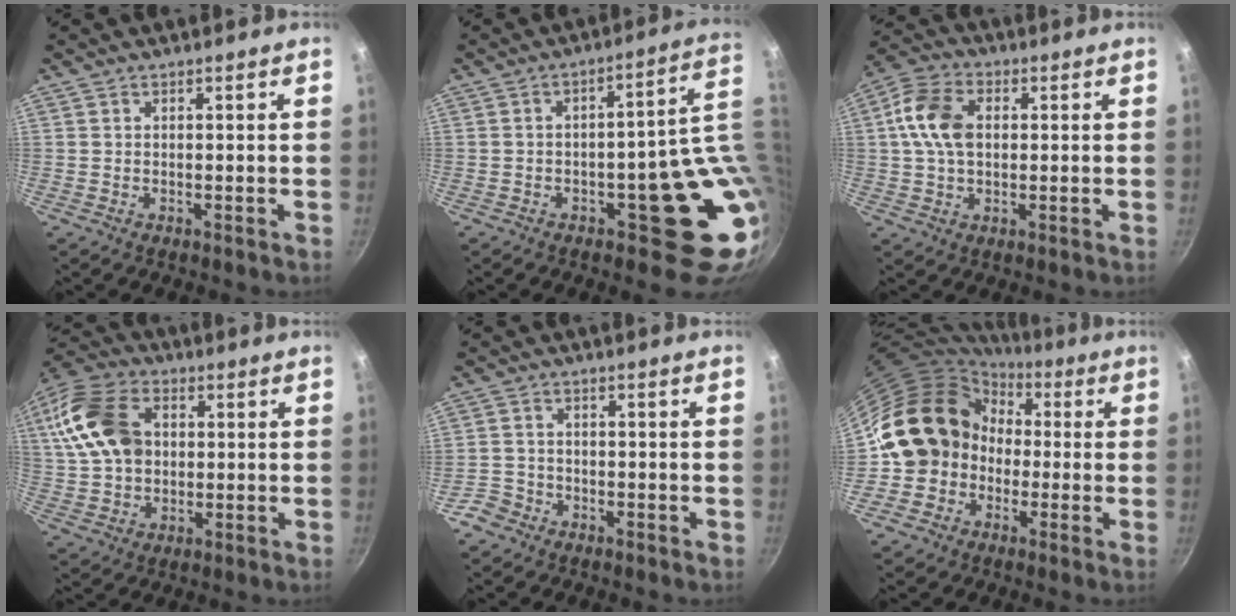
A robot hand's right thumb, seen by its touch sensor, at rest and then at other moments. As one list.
[{"total": 13.9, "force": [0.5, 6.2, 12.4], "torque": [-0.089, 0.010, 0.021]}, {"total": 10.6, "force": [1.4, 7.2, 7.7], "torque": [-0.134, 0.016, 0.013]}, {"total": 17.0, "force": [3.1, 12.1, 11.5], "torque": [-0.214, 0.019, 0.050]}, {"total": 3.8, "force": [-2.6, 2.7, 0.8], "torque": [-0.010, 0.033, -0.048]}, {"total": 15.0, "force": [-0.5, 13.4, 6.7], "torque": [-0.075, 0.052, -0.017]}]